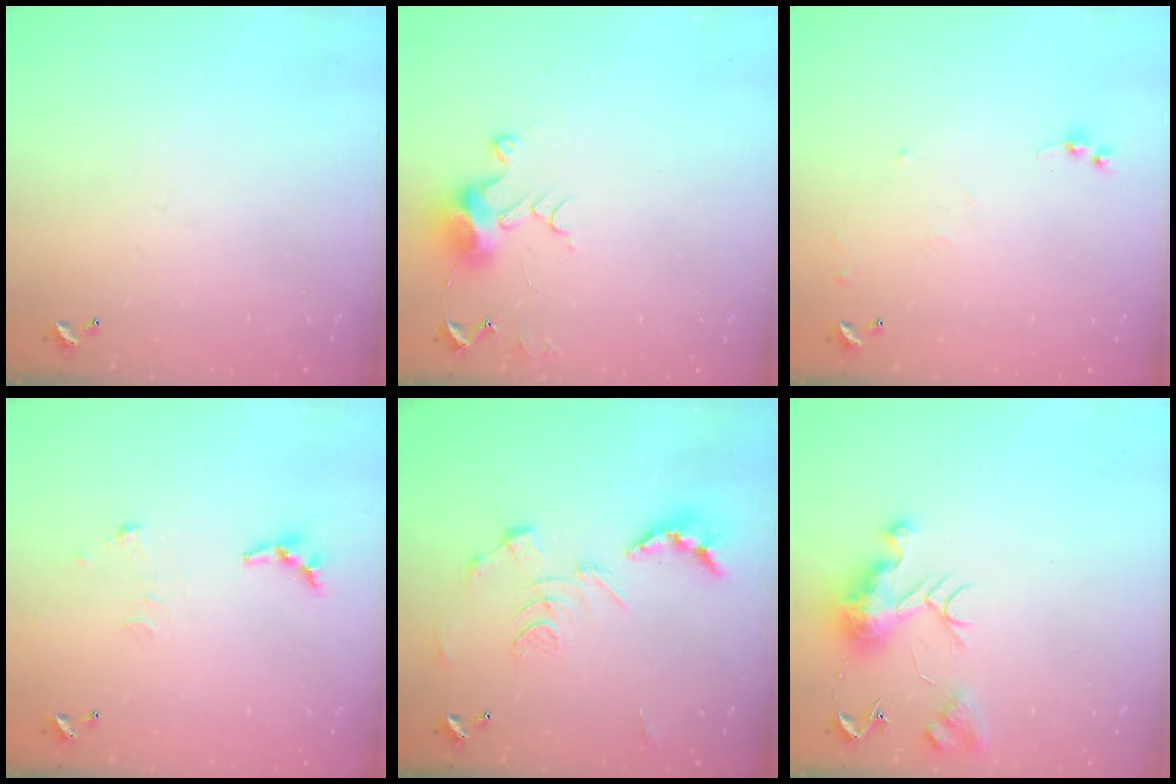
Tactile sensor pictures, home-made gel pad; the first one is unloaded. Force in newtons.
{"total": 7.7, "press": 7.7, "slide": 0.4}
{"total": 6.6, "press": 6.6, "slide": 0.6}
{"total": 6.2, "press": 6.2, "slide": 0.4}
{"total": 2.9, "press": 2.3, "slide": 1.7}
{"total": 10.1, "press": 10.0, "slide": 0.8}